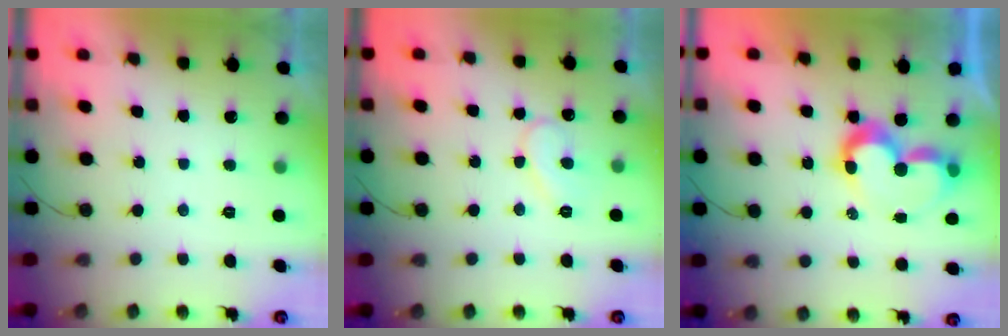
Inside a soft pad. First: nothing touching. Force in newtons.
{"total": 8.8, "press": 8.7, "slide": 0.8}
{"total": 8.9, "press": 8.9, "slide": 0.7}